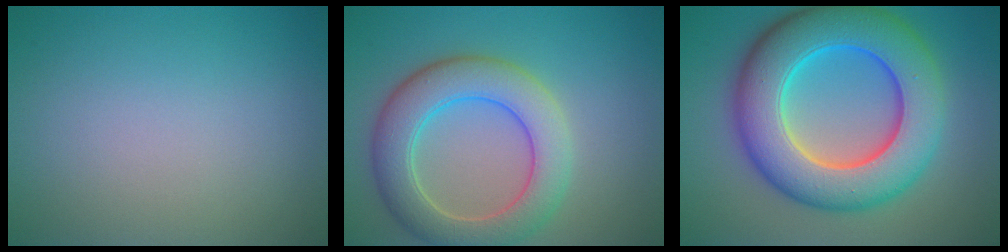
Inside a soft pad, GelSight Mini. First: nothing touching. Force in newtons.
{"total": 6.9, "press": 6.9, "slide": 0.8}
{"total": 12.0, "press": 12.0, "slide": 0.5}